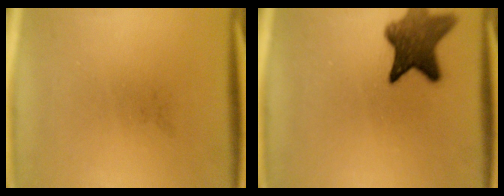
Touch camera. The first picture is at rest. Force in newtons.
{"total": 8.3}